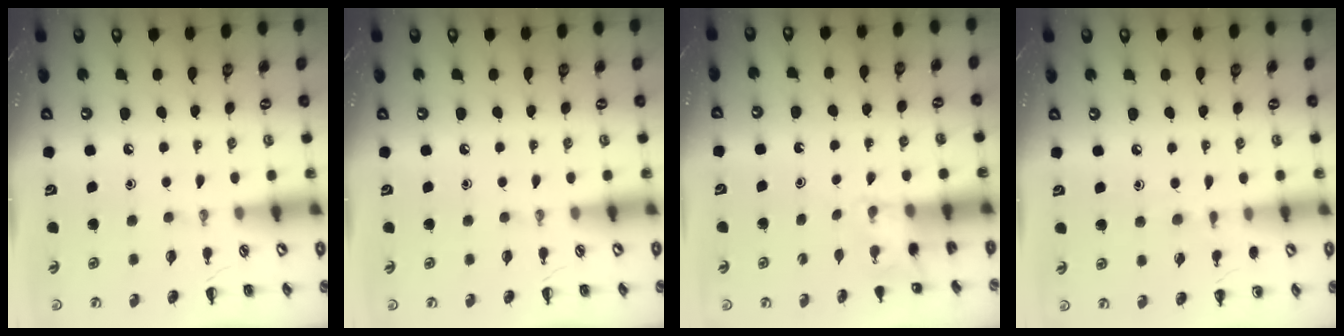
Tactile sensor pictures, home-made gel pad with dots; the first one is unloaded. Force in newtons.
{"total": 0.0}
{"total": 4.0, "press": 3.8, "slide": 1.2}
{"total": 5.8, "press": 5.6, "slide": 1.7}